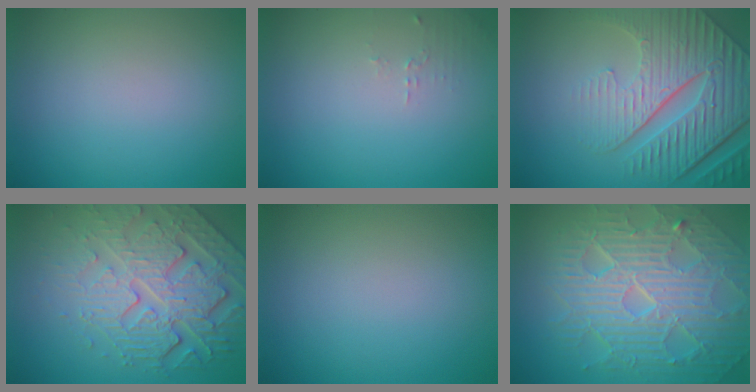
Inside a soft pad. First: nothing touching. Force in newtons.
{"total": 0.9, "press": 0.9, "slide": 0.3}
{"total": 8.6, "press": 6.2, "slide": 5.9}
{"total": 6.6, "press": 5.4, "slide": 3.9}
{"total": 0.0}
{"total": 10.3, "press": 6.7, "slide": 7.8}